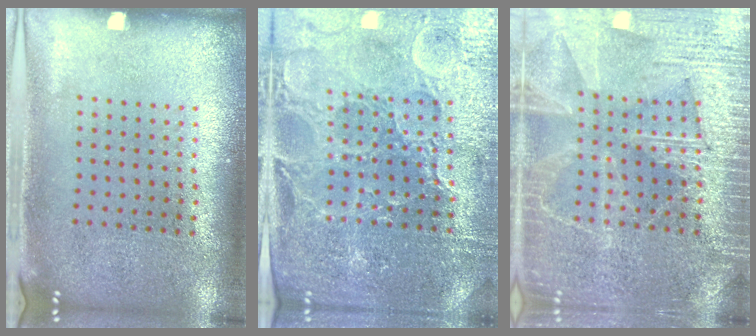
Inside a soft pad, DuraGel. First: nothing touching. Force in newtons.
{"total": 4.2, "press": 4.1, "slide": 1.2}
{"total": 5.9, "press": 5.8, "slide": 0.7}